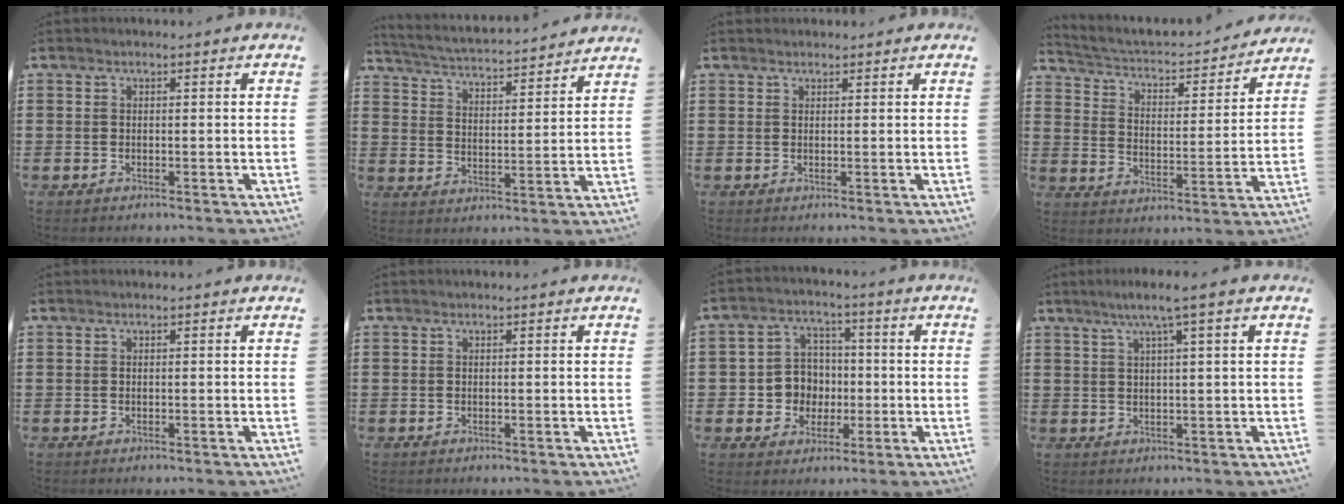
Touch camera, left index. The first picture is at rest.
{"total": 3.4, "force": [3.3, -0.4, 0.6], "torque": [-0.032, -0.032, 0.048]}
{"total": 0.9, "force": [0.9, 0.2, 0.1], "torque": [-0.003, 0.000, 0.018]}
{"total": 2.6, "force": [2.3, 0.8, 1.0], "torque": [-0.037, -0.027, 0.027]}
{"total": 0.0}
{"total": 0.0}
{"total": 6.4, "force": [-0.4, 6.2, 1.7], "torque": [-0.055, 0.019, -0.003]}
{"total": 3.8, "force": [2.0, -0.5, 3.2], "torque": [-0.065, -0.001, 0.031]}